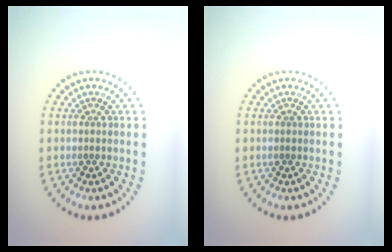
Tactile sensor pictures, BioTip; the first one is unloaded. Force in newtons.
{"total": 0.0}